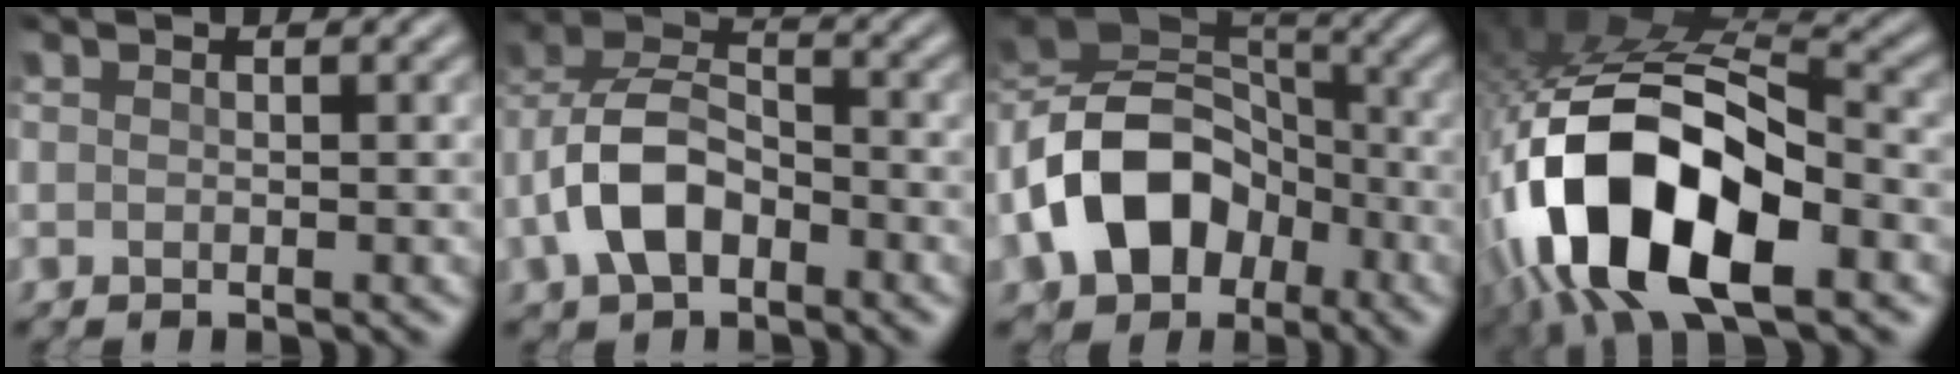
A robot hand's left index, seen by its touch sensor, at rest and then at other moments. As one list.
[{"total": 6.8, "force": [-2.7, 3.9, 4.8], "torque": [-0.106, 0.015, -0.056]}, {"total": 13.5, "force": [-4.8, 9.8, 8.0], "torque": [-0.182, -0.010, -0.094]}, {"total": 14.7, "force": [-5.1, 7.1, 11.9], "torque": [-0.235, -0.003, -0.085]}]